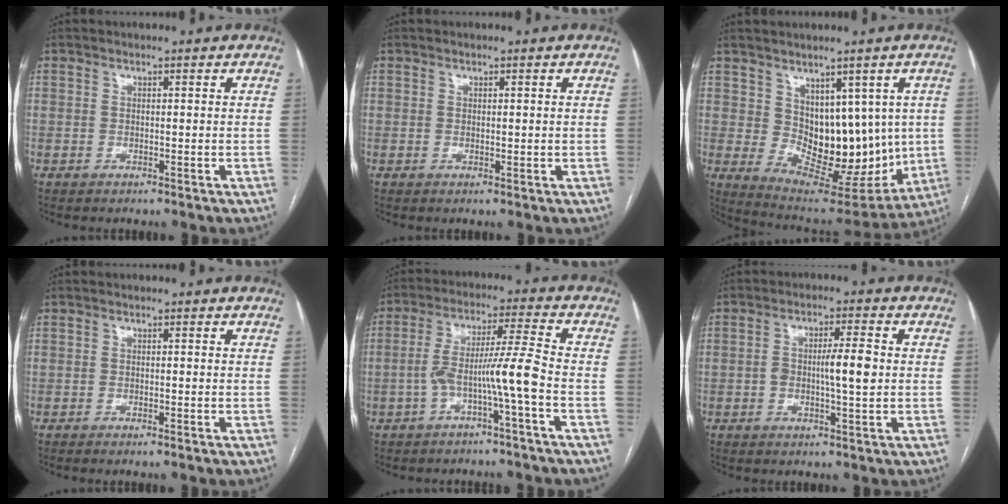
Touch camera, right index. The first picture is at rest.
{"total": 0.8, "force": [0.2, 0.4, 0.6], "torque": [-0.009, -0.003, 0.005]}
{"total": 13.2, "force": [1.4, 8.0, 10.4], "torque": [-0.125, 0.003, 0.049]}
{"total": 0.7, "force": [-0.5, -0.2, 0.5], "torque": [-0.011, 0.001, -0.008]}
{"total": 8.1, "force": [-2.8, -1.0, 7.5], "torque": [-0.141, 0.026, -0.047]}
{"total": 5.6, "force": [-0.1, 0.9, 5.6], "torque": [-0.097, 0.005, -0.003]}